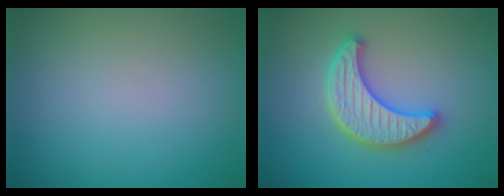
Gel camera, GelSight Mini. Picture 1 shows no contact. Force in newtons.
{"total": 5.2, "press": 5.1, "slide": 0.8}